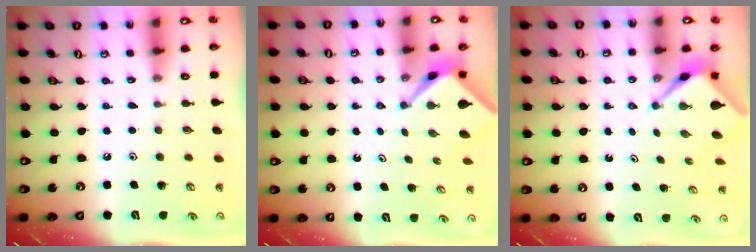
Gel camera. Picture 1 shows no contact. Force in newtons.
{"total": 2.3, "press": 2.3, "slide": 0.3}
{"total": 2.7, "press": 2.7, "slide": 0.1}